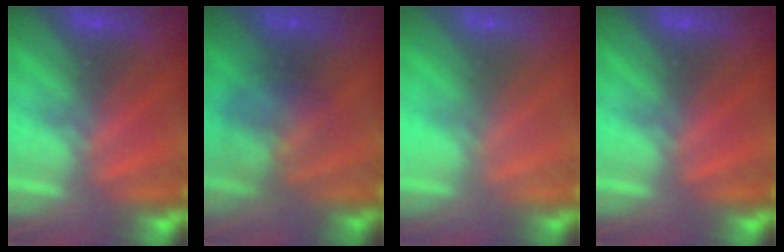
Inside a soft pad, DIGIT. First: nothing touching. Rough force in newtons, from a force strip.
{"total": 2.3}
{"total": 3.2}
{"total": 0.0}